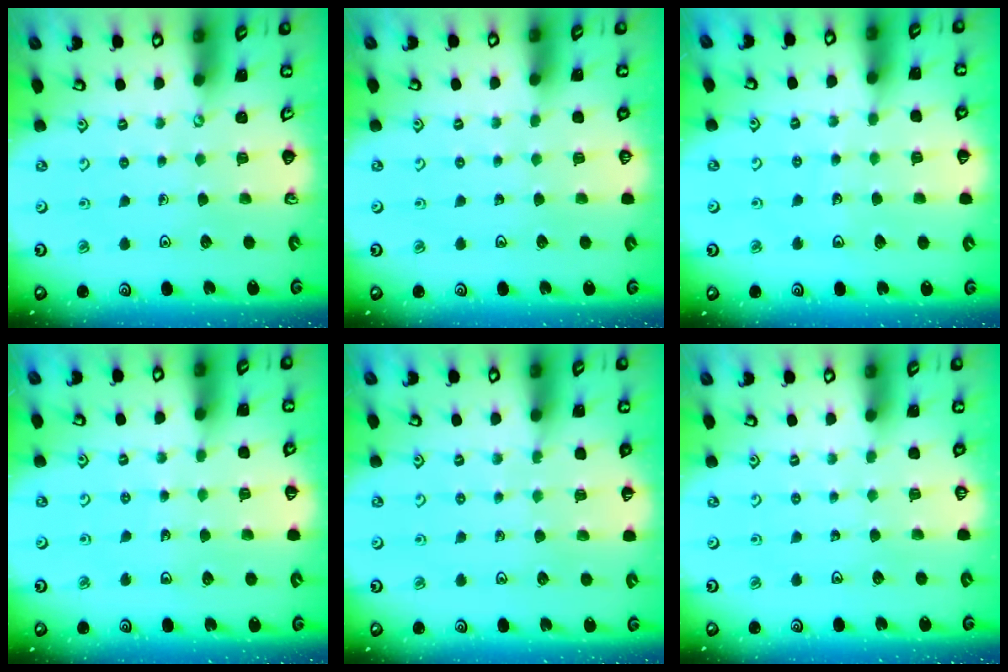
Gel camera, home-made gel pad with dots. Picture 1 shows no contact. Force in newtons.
{"total": 0.0}
{"total": 3.0, "press": 3.0, "slide": 0.3}
{"total": 3.8, "press": 3.6, "slide": 1.3}
{"total": 4.7, "press": 4.6, "slide": 0.8}
{"total": 0.0}